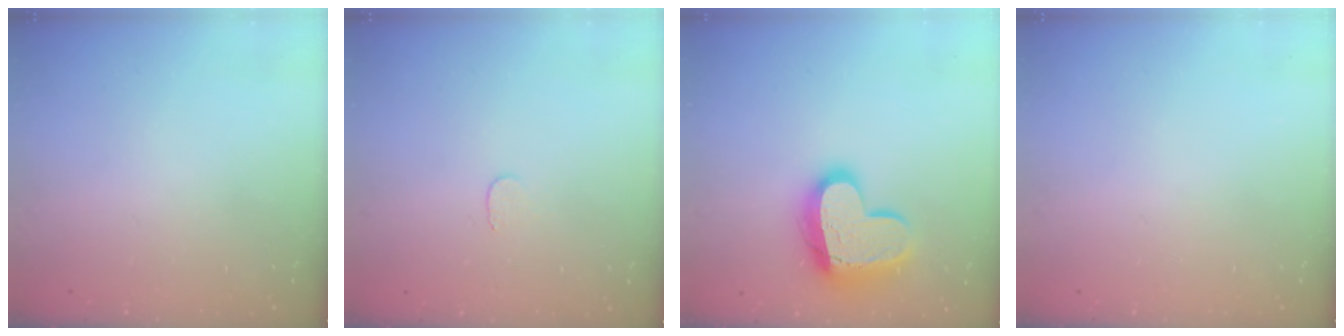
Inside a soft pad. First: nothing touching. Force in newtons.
{"total": 3.0, "press": 3.0, "slide": 0.3}
{"total": 16.2, "press": 16.1, "slide": 1.4}
{"total": 0.0}